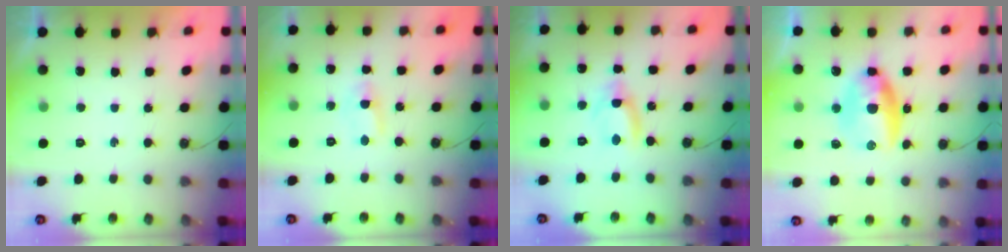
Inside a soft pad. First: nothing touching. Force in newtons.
{"total": 2.0, "press": 1.9, "slide": 0.8}
{"total": 4.7, "press": 4.7, "slide": 0.3}
{"total": 16.6, "press": 13.8, "slide": 9.3}